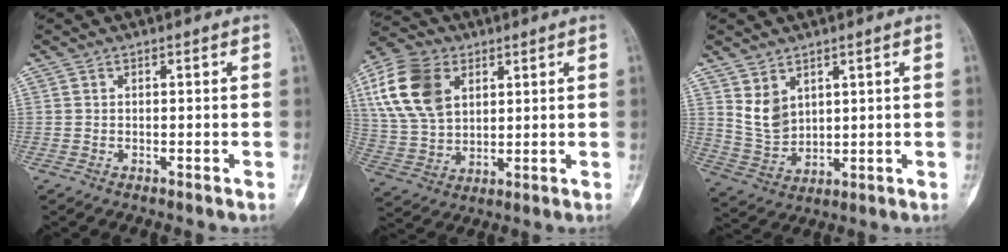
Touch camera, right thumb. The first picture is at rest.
{"total": 15.4, "force": [5.3, 10.4, 10.0], "torque": [-0.188, -0.006, 0.103]}
{"total": 6.6, "force": [3.2, 4.5, 3.6], "torque": [-0.054, -0.022, 0.079]}